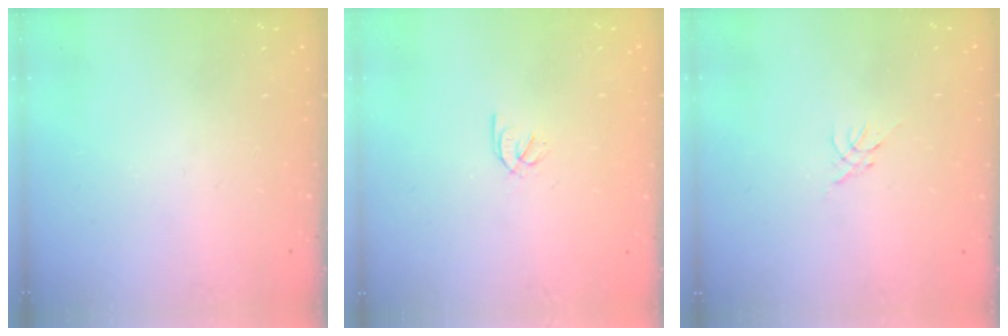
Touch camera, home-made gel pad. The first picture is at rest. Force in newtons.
{"total": 1.6, "press": 1.6, "slide": 0.3}
{"total": 0.5, "press": 0.4, "slide": 0.3}